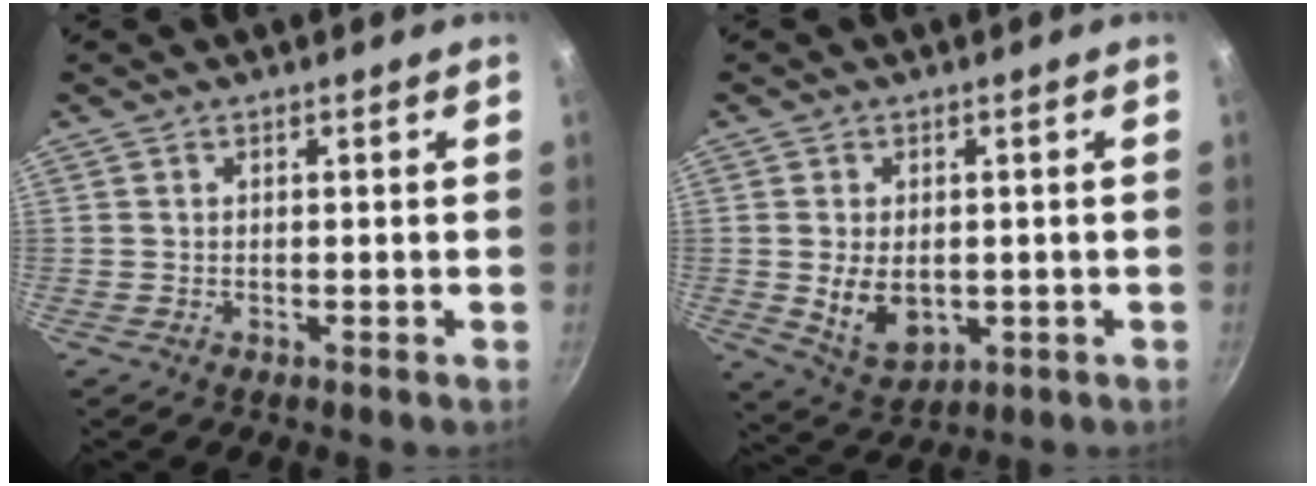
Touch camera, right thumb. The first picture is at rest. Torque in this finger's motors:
{"motor_torque": [-0.54, 0.41, -0.08, 0.07, 0.16]}